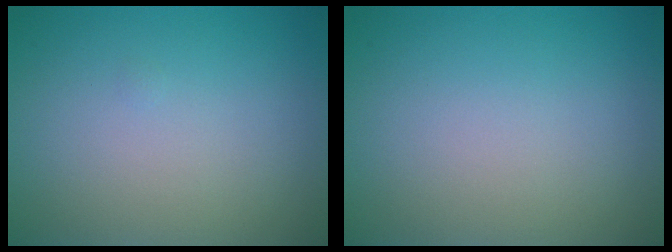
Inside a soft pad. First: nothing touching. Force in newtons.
{"total": 0.0}